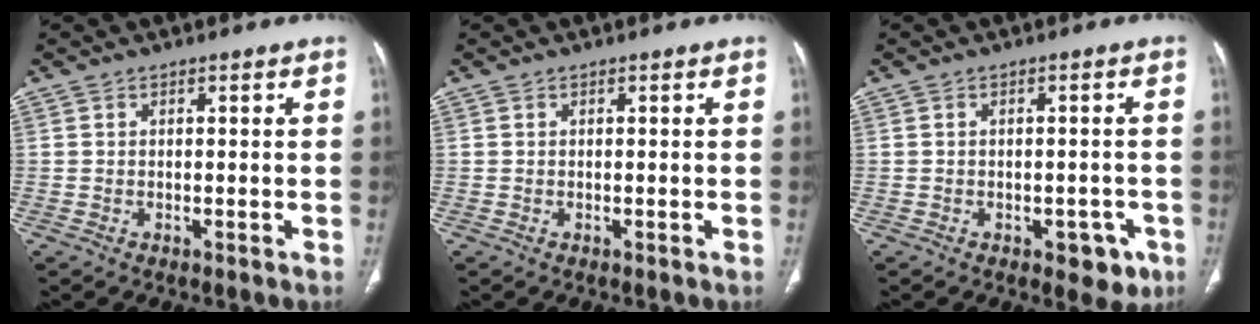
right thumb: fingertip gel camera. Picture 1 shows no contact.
{"total": 0.0}
{"total": 5.0, "force": [-2.4, 3.0, 3.3], "torque": [-0.016, 0.010, -0.024]}